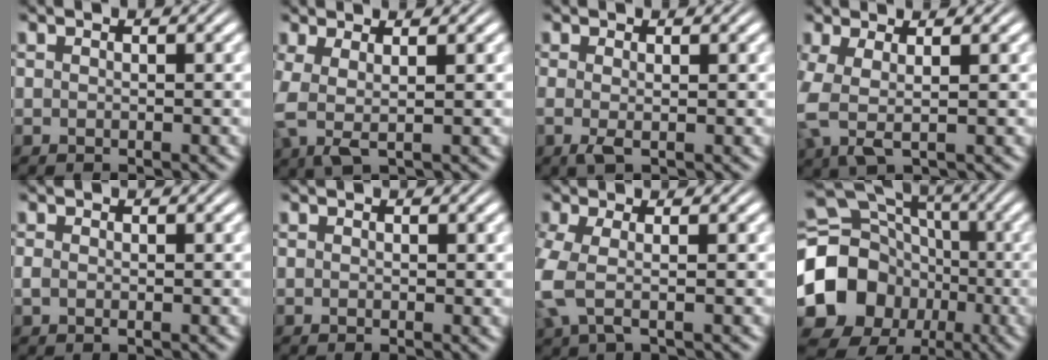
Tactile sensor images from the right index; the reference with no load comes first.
{"total": 4.3, "force": [0.0, 3.0, 3.1], "torque": [-0.097, -0.025, 0.010]}
{"total": 1.4, "force": [-0.3, 0.4, 1.3], "torque": [-0.038, -0.015, -0.001]}
{"total": 4.8, "force": [-0.1, 3.3, 3.5], "torque": [-0.107, -0.025, 0.008]}
{"total": 0.8, "force": [-0.4, 0.5, 0.6], "torque": [-0.016, -0.007, -0.002]}
{"total": 0.0}
{"total": 4.6, "force": [-0.5, 2.9, 3.5], "torque": [-0.114, -0.024, 0.002]}
{"total": 20.8, "force": [-2.7, 18.8, 8.6], "torque": [-0.210, -0.071, -0.042]}